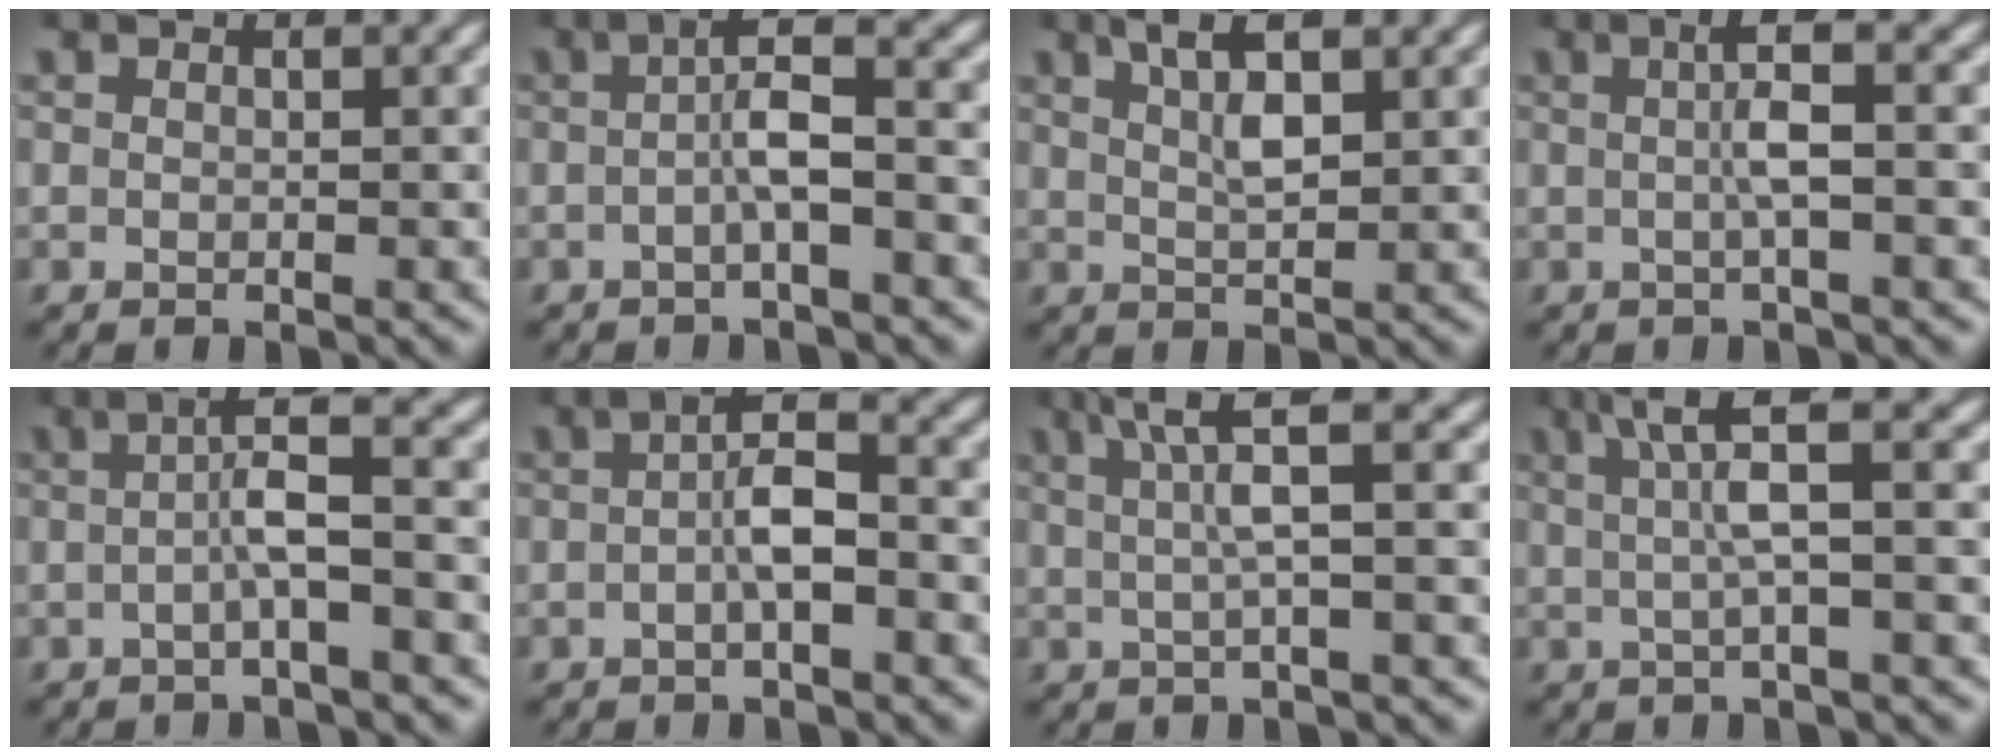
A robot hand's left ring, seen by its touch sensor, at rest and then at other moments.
{"total": 3.6, "force": [-0.6, 0.0, 3.5], "torque": [-0.050, 0.011, -0.012]}
{"total": 4.9, "force": [2.8, 1.2, 3.8], "torque": [-0.060, 0.001, 0.053]}
{"total": 3.3, "force": [0.4, -0.5, 3.2], "torque": [-0.053, 0.009, 0.006]}
{"total": 3.7, "force": [-0.3, -0.4, 3.7], "torque": [-0.053, 0.014, -0.007]}
{"total": 3.5, "force": [-0.8, 0.5, 3.4], "torque": [-0.046, 0.005, -0.016]}
{"total": 4.7, "force": [2.3, -0.2, 4.1], "torque": [-0.062, 0.013, 0.035]}
{"total": 4.8, "force": [2.0, 0.1, 4.4], "torque": [-0.070, 0.011, 0.030]}